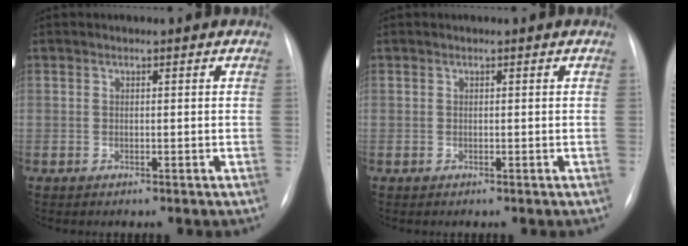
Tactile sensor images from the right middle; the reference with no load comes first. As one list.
[{"total": 0.0}]